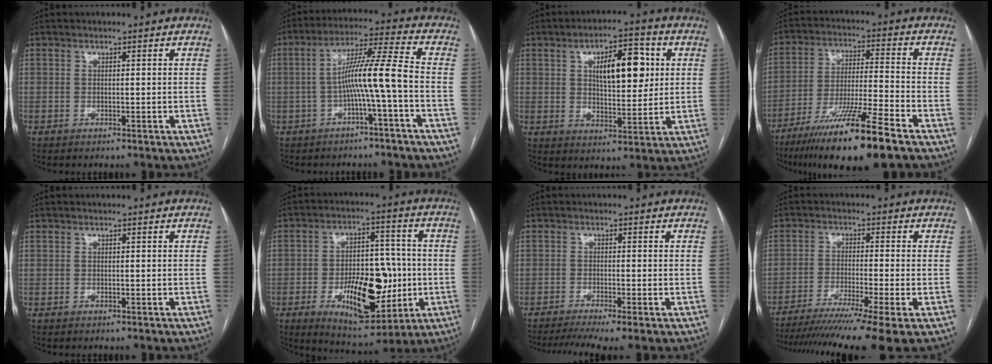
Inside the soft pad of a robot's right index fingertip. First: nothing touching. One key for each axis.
{"total": 7.5, "fx": -1.9, "fy": -0.2, "fz": 7.3, "tx": -0.132, "ty": 0.021, "tz": -0.033}
{"total": 10.8, "fx": 3.0, "fy": 4.2, "fz": 9.5, "tx": -0.146, "ty": 0.015, "tz": 0.050}
{"total": 15.9, "fx": -10.6, "fy": -0.4, "fz": 11.9, "tx": -0.219, "ty": -0.041, "tz": -0.187}
{"total": 0.0}
{"total": 15.6, "fx": -3.7, "fy": 6.9, "fz": 13.6, "tx": -0.216, "ty": 0.008, "tz": -0.043}
{"total": 6.2, "fx": -4.5, "fy": -0.1, "fz": 4.3, "tx": -0.067, "ty": -0.008, "tz": -0.074}
{"total": 14.7, "fx": -11.2, "fy": -1.6, "fz": 9.4, "tx": -0.136, "ty": -0.038, "tz": -0.177}